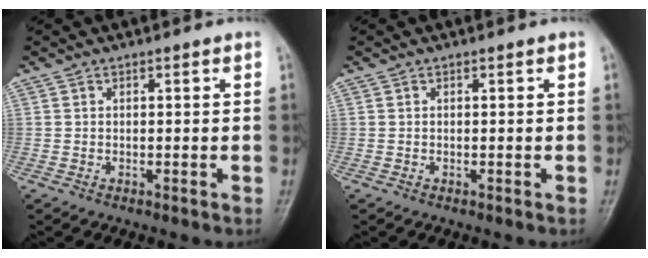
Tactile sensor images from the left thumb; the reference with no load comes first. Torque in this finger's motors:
{"motor_torque": [0.00, 0.00, 0.00, -0.01, 0.00]}